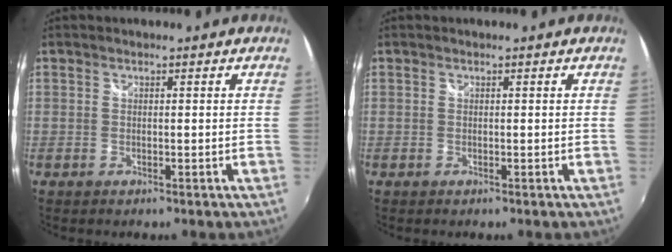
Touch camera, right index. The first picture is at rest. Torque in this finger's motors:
{"motor_torque": [0.01, 0.01, 0.00, 0.00]}